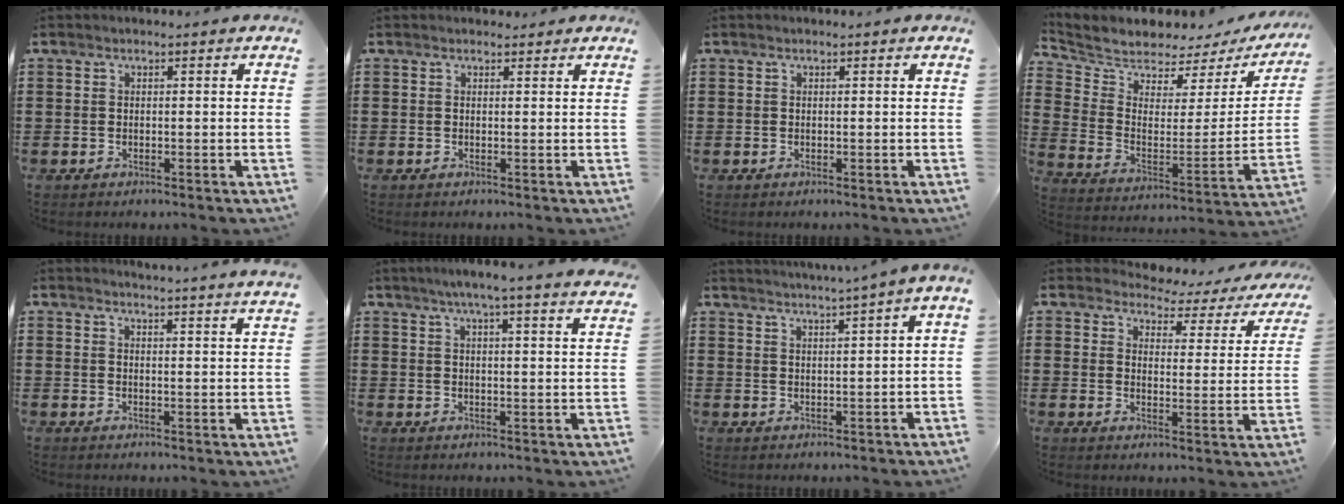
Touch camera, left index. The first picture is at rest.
{"total": 0.8, "force": [0.5, 0.7, 0.0], "torque": [-0.003, 0.005, 0.010]}
{"total": 0.0}
{"total": 4.6, "force": [4.4, 1.4, -0.1], "torque": [-0.037, -0.043, 0.070]}
{"total": 2.9, "force": [2.8, -0.9, 0.2], "torque": [-0.003, -0.020, 0.049]}
{"total": 4.4, "force": [3.8, -0.9, 2.2], "torque": [-0.053, -0.013, 0.064]}
{"total": 2.0, "force": [1.4, -1.0, 0.9], "torque": [-0.018, -0.013, 0.023]}
{"total": 3.2, "force": [3.0, 0.9, 0.4], "torque": [-0.031, -0.027, 0.046]}